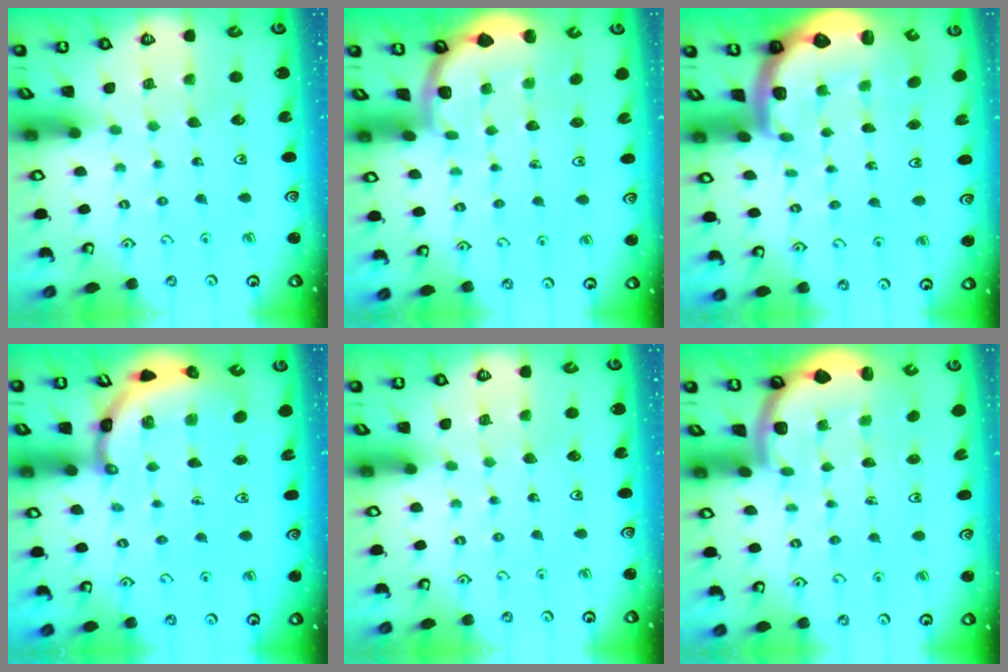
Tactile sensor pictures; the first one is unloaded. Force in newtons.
{"total": 1.7, "press": 1.6, "slide": 0.1}
{"total": 3.6, "press": 3.4, "slide": 1.2}
{"total": 4.9, "press": 4.7, "slide": 1.4}
{"total": 0.0}
{"total": 1.8, "press": 1.8, "slide": 0.1}